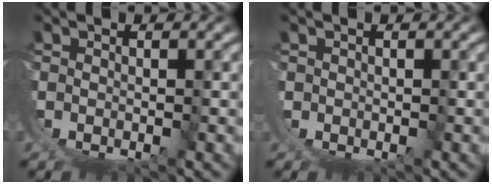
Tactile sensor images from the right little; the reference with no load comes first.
{"total": 0.9, "force": [-0.2, 0.8, 0.2], "torque": [-0.018, -0.014, 0.005]}